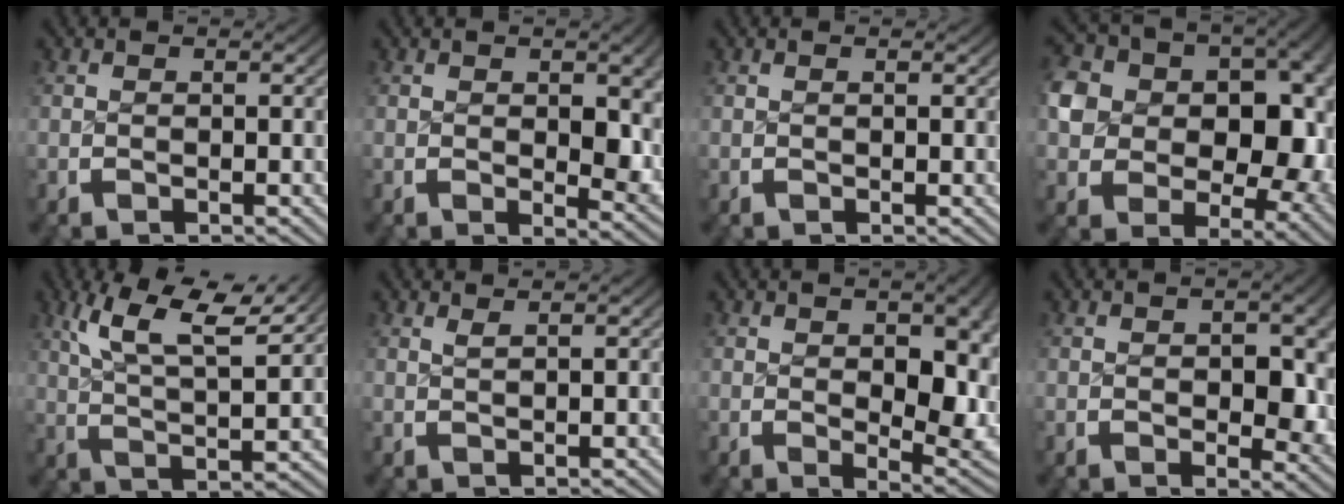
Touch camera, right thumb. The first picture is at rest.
{"total": 3.6, "force": [0.6, 1.8, 3.1], "torque": [-0.032, -0.016, 0.014]}
{"total": 0.0}
{"total": 17.0, "force": [2.0, 12.8, 11.1], "torque": [-0.198, -0.033, 0.037]}
{"total": 8.4, "force": [4.5, 3.6, 6.1], "torque": [-0.114, 0.002, 0.075]}
{"total": 0.9, "force": [0.8, -0.1, 0.4], "torque": [-0.007, -0.001, 0.018]}
{"total": 5.7, "force": [0.2, 2.9, 4.9], "torque": [-0.068, -0.029, 0.017]}
{"total": 4.7, "force": [0.0, 2.8, 3.7], "torque": [-0.045, -0.029, 0.009]}